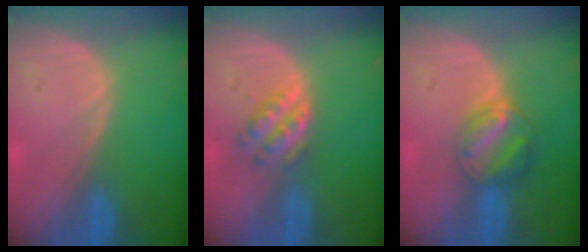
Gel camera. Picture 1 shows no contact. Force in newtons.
{"total": 4.2, "press": 4.2, "slide": 0.1}
{"total": 6.4, "press": 5.6, "slide": 3.1}